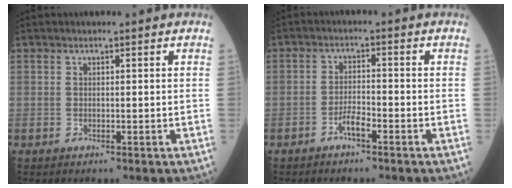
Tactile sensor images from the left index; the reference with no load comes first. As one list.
[{"total": 2.6, "force": [-1.9, 0.4, 1.8], "torque": [-0.032, 0.000, -0.039]}]